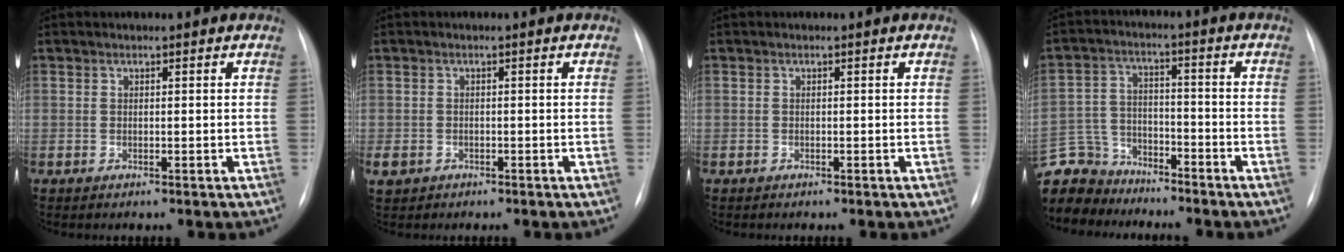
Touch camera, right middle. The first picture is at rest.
{"total": 3.4, "force": [-2.0, 2.6, 1.1], "torque": [-0.025, -0.001, -0.029]}
{"total": 0.0}
{"total": 11.5, "force": [-10.5, 4.7, 0.5], "torque": [-0.030, 0.023, -0.194]}